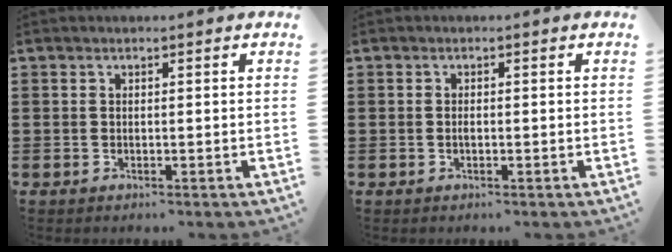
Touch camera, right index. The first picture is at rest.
{"total": 0.7, "force": [-0.1, 0.3, 0.6], "torque": [-0.013, 0.000, -0.002]}